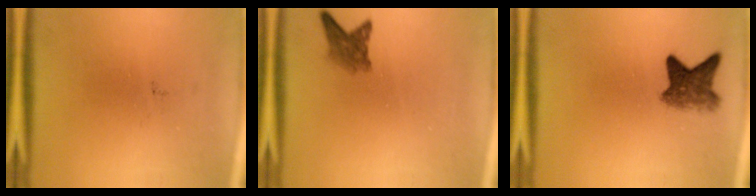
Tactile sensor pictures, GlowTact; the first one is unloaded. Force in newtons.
{"total": 2.9}
{"total": 5.2}